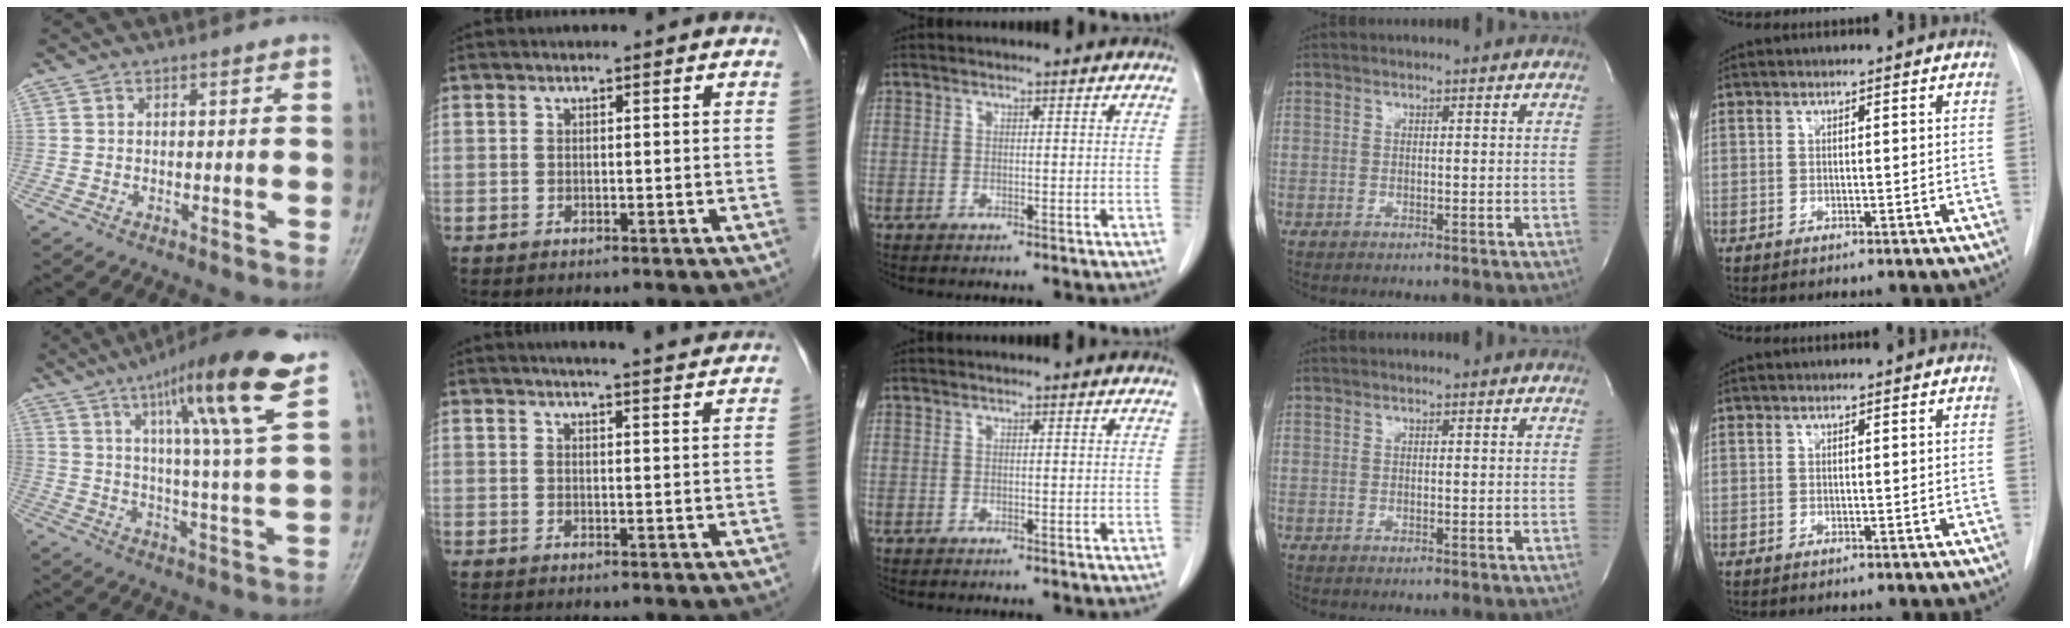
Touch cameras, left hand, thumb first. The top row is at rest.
{"thumb": {"total": 18.4, "force": [9.8, 1.2, 15.6], "torque": [-0.234, -0.040, 0.147]}, "index": {"total": 10.7, "force": [9.9, 0.4, 4.0], "torque": [-0.050, 0.002, 0.112]}}